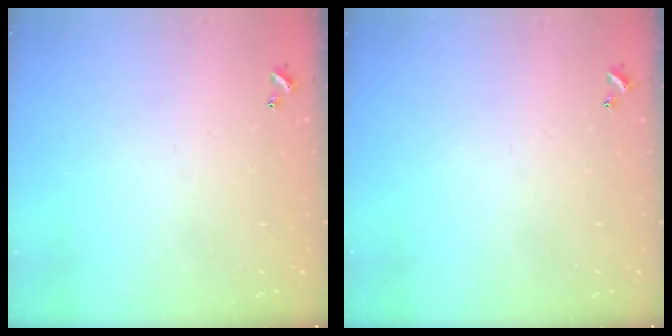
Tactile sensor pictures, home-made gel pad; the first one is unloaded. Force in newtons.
{"total": 0.0}